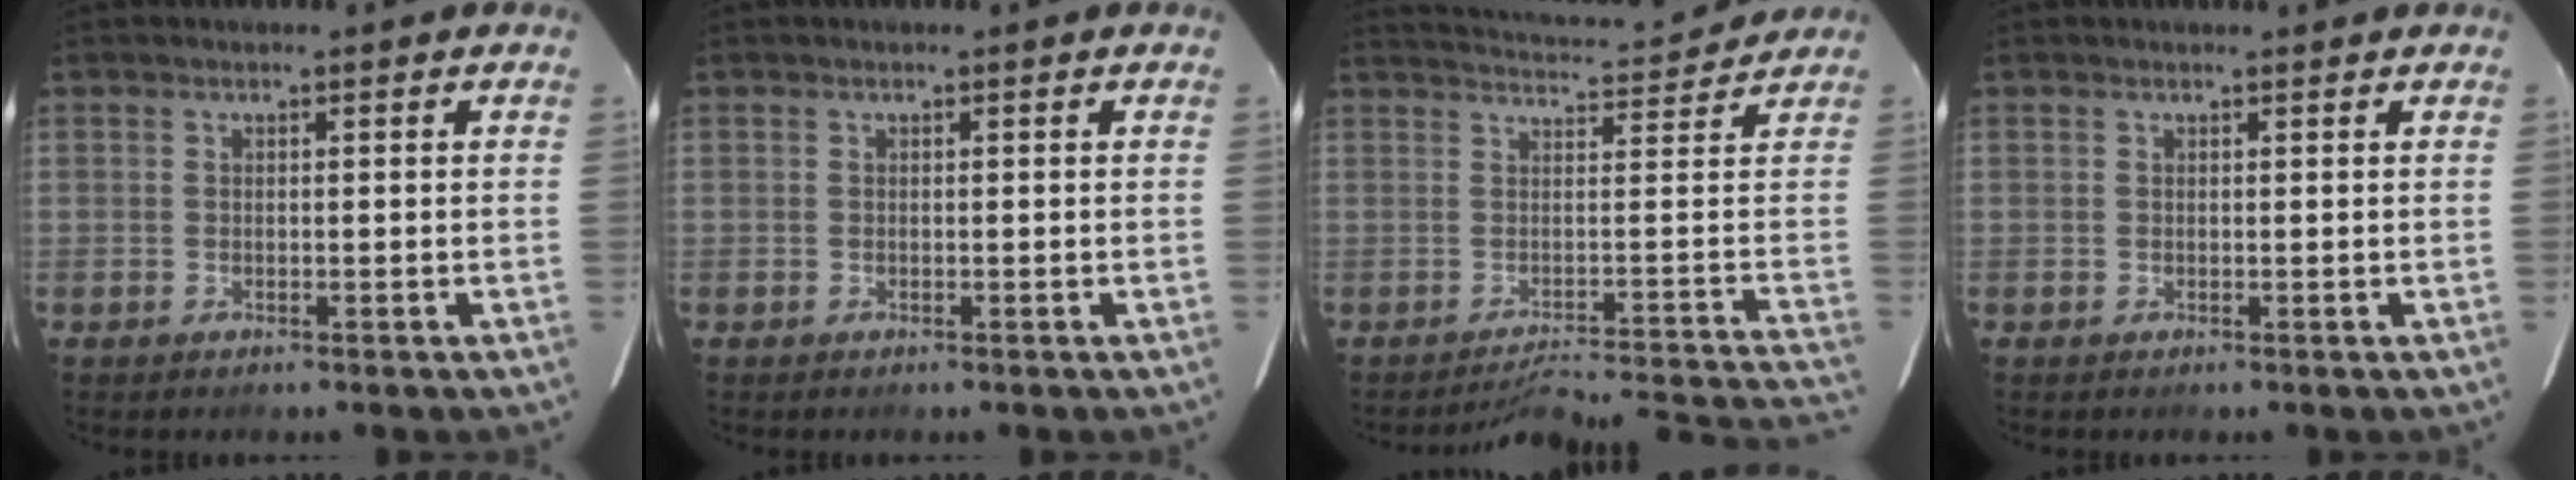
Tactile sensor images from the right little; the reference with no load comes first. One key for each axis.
{"total": 0.0}
{"total": 11.5, "fx": -6.2, "fy": -2.3, "fz": 9.4, "tx": -0.116, "ty": 0.085, "tz": -0.083}
{"total": 1.2, "fx": 1.2, "fy": 0.0, "fz": 0.2, "tx": -0.008, "ty": 0.008, "tz": 0.015}